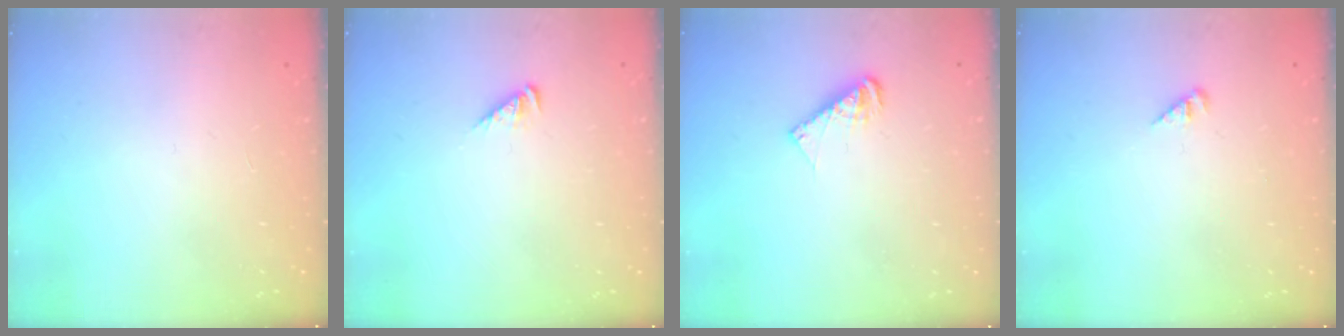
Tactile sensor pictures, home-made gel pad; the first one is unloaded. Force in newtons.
{"total": 3.4, "press": 3.4, "slide": 0.6}
{"total": 5.6, "press": 5.6, "slide": 0.4}
{"total": 3.0, "press": 2.9, "slide": 0.3}